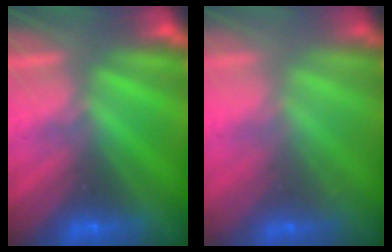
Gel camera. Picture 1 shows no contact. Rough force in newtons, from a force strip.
{"total": 2.2}